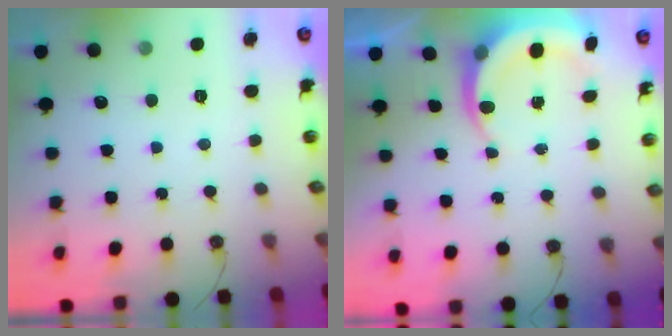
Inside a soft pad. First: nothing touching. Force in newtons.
{"total": 5.3, "press": 5.3, "slide": 0.5}